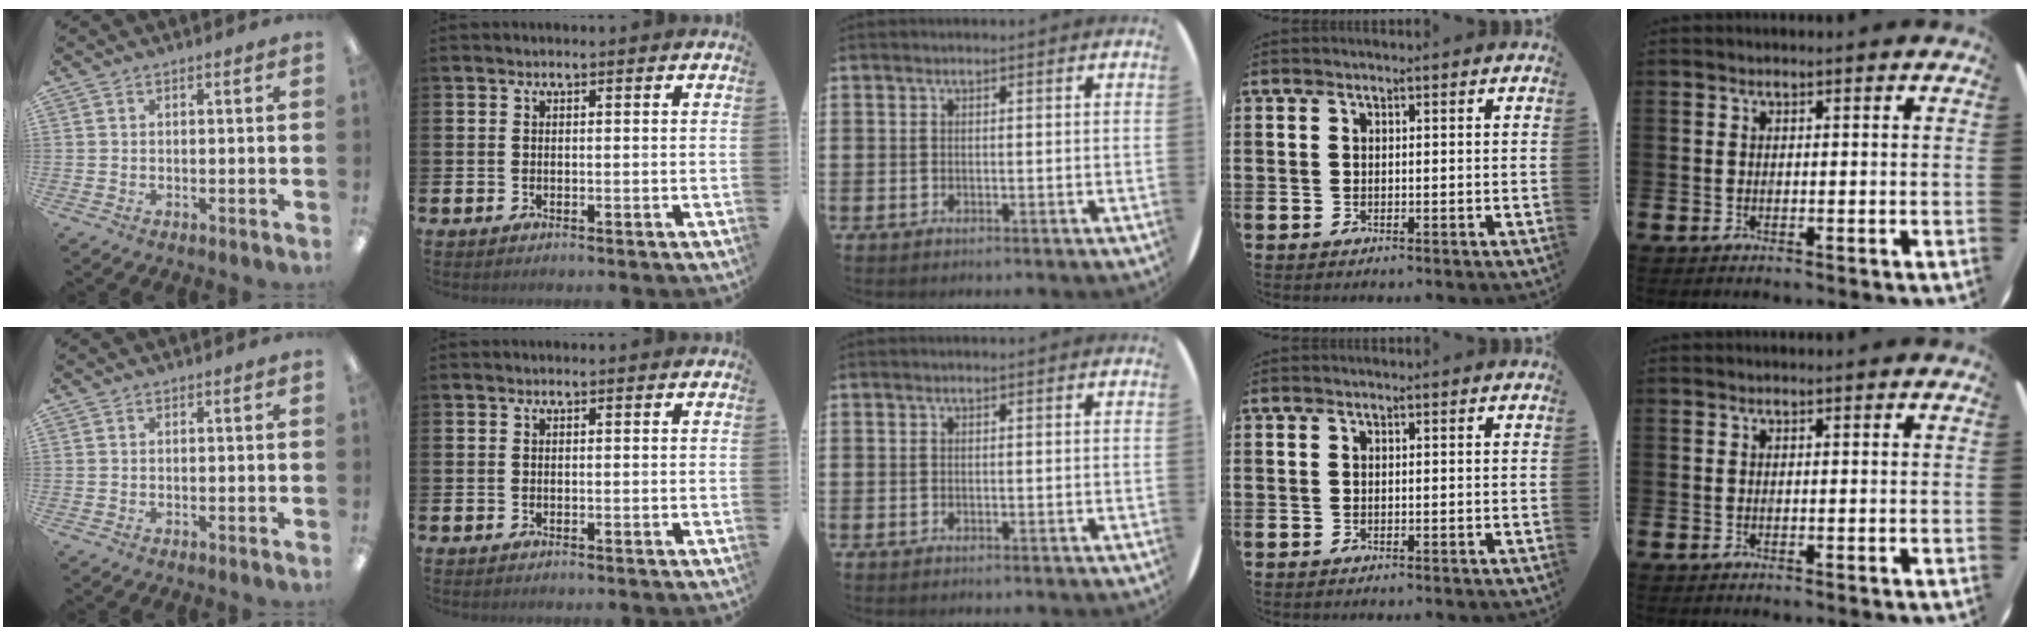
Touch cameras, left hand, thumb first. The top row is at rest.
{}